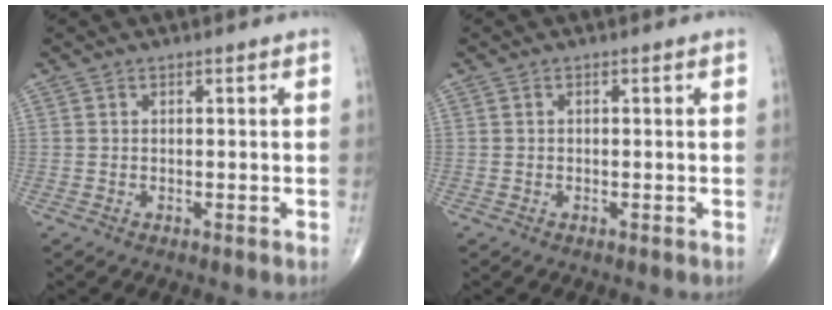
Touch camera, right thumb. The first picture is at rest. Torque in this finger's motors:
{"motor_torque": [-0.22, 0.14, -0.44, -0.08, 0.05]}